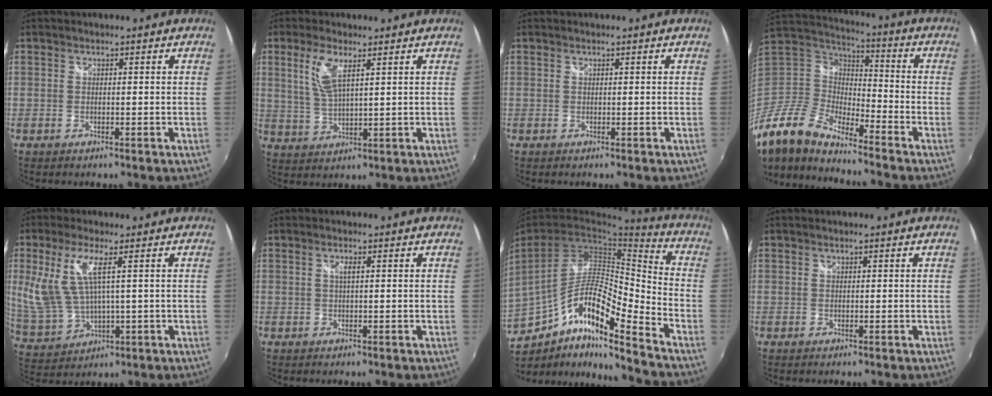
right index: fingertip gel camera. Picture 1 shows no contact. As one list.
[{"total": 6.4, "force": [3.1, 1.9, 5.3], "torque": [-0.113, 0.005, 0.065]}, {"total": 0.0}, {"total": 15.9, "force": [-12.5, 5.1, 8.3], "torque": [-0.182, -0.013, -0.257]}, {"total": 10.6, "force": [2.5, 3.7, 9.6], "torque": [-0.201, -0.008, 0.075]}, {"total": 1.0, "force": [0.4, -0.1, 0.9], "torque": [-0.014, 0.006, 0.006]}, {"total": 17.0, "force": [-9.2, 3.6, 13.9], "torque": [-0.260, -0.018, -0.172]}, {"total": 0.0}]